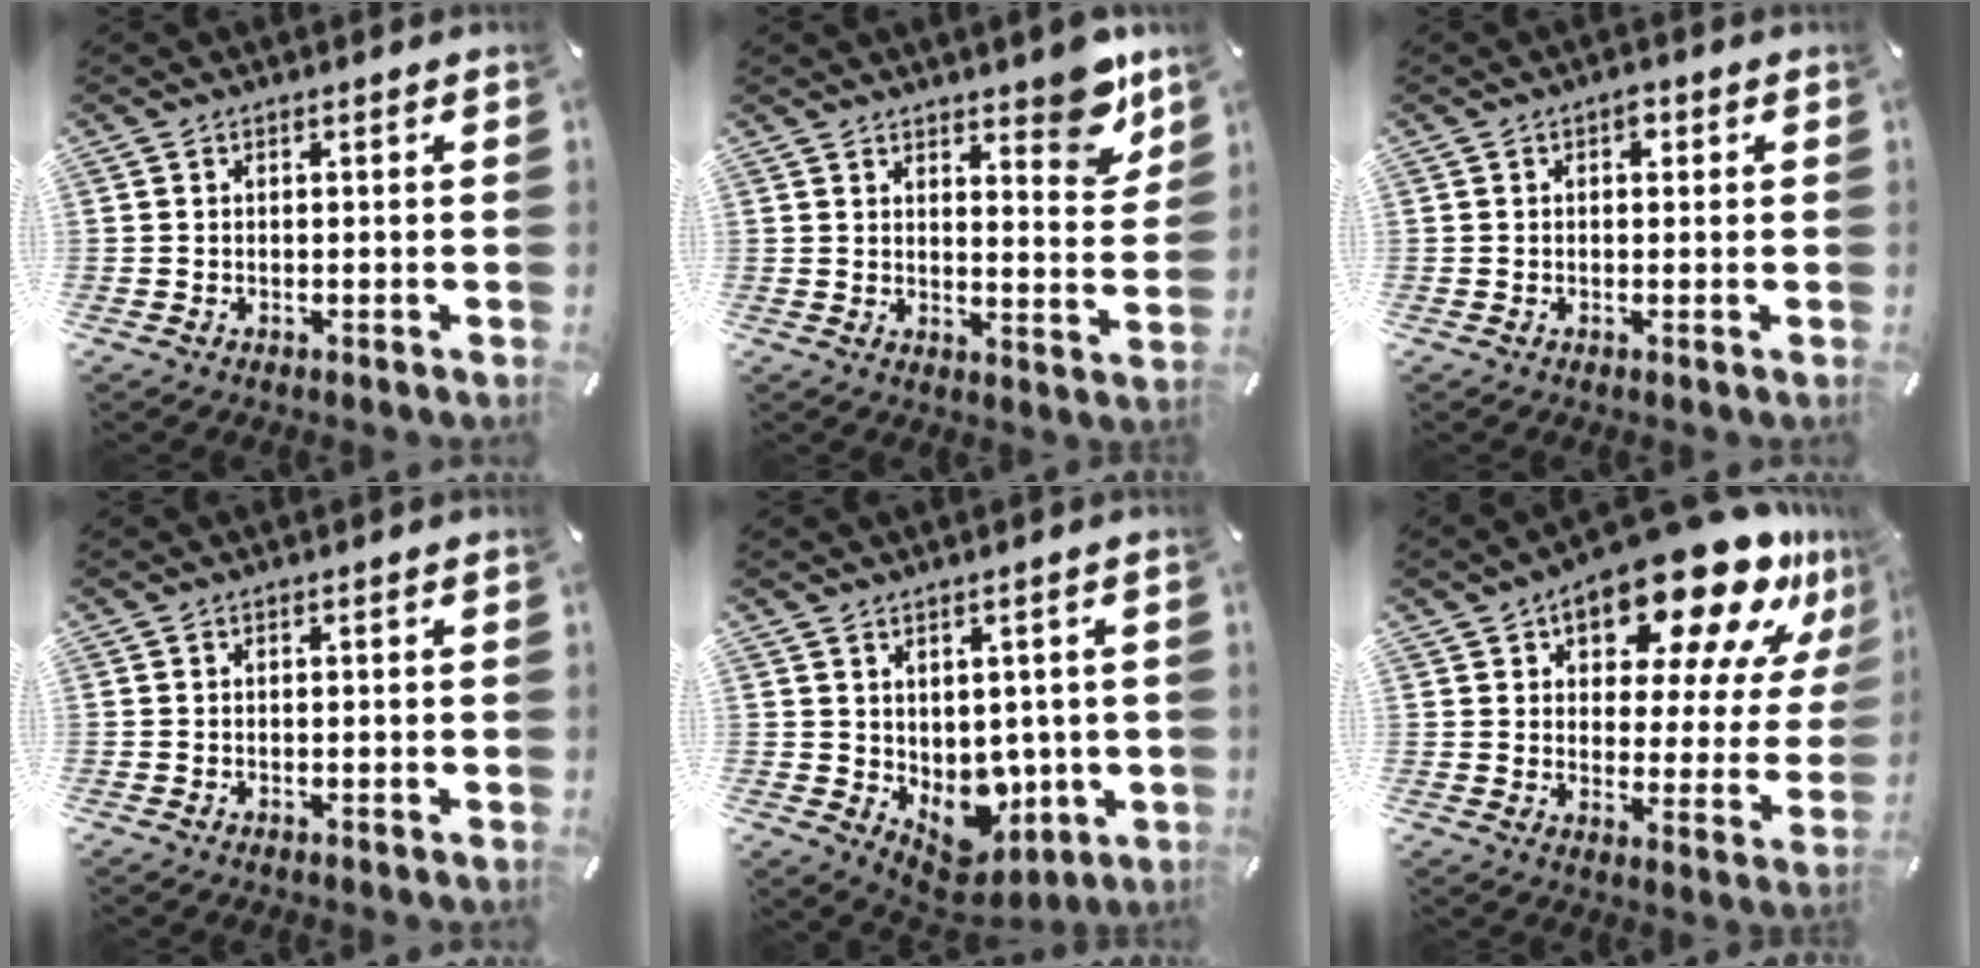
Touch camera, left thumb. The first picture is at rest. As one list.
[{"total": 9.0, "force": [7.4, 3.1, 4.0], "torque": [-0.029, -0.060, 0.124]}, {"total": 2.0, "force": [0.6, 1.4, 1.4], "torque": [-0.013, 0.001, 0.006]}, {"total": 0.0}, {"total": 7.8, "force": [-0.3, 6.9, 3.6], "torque": [-0.022, -0.027, 0.006]}, {"total": 21.7, "force": [15.7, 8.4, 12.4], "torque": [-0.172, -0.116, 0.258]}]